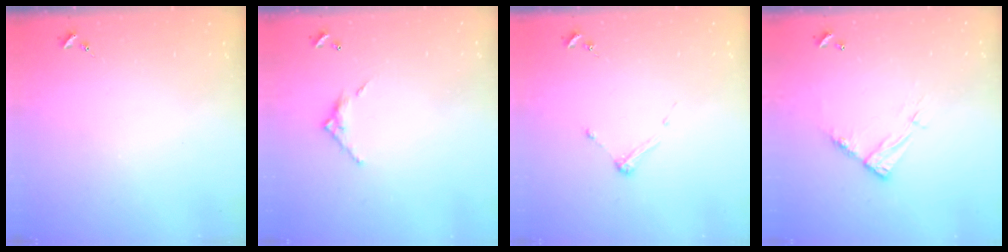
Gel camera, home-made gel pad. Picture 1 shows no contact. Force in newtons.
{"total": 6.7, "press": 6.7, "slide": 0.4}
{"total": 3.9, "press": 3.8, "slide": 0.4}
{"total": 9.4, "press": 9.4, "slide": 0.5}